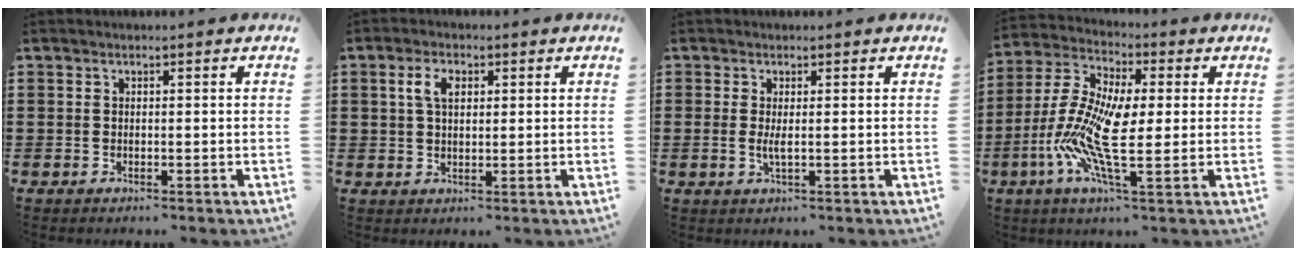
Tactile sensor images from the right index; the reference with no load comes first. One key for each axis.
{"total": 3.8, "fx": 1.2, "fy": 2.1, "fz": 2.9, "tx": -0.065, "ty": 0.013, "tz": 0.020}
{"total": 2.0, "fx": 0.1, "fy": 0.4, "fz": 1.9, "tx": -0.037, "ty": -0.003, "tz": 0.002}
{"total": 12.0, "fx": -1.9, "fy": 4.1, "fz": 11.1, "tx": -0.255, "ty": -0.013, "tz": -0.043}